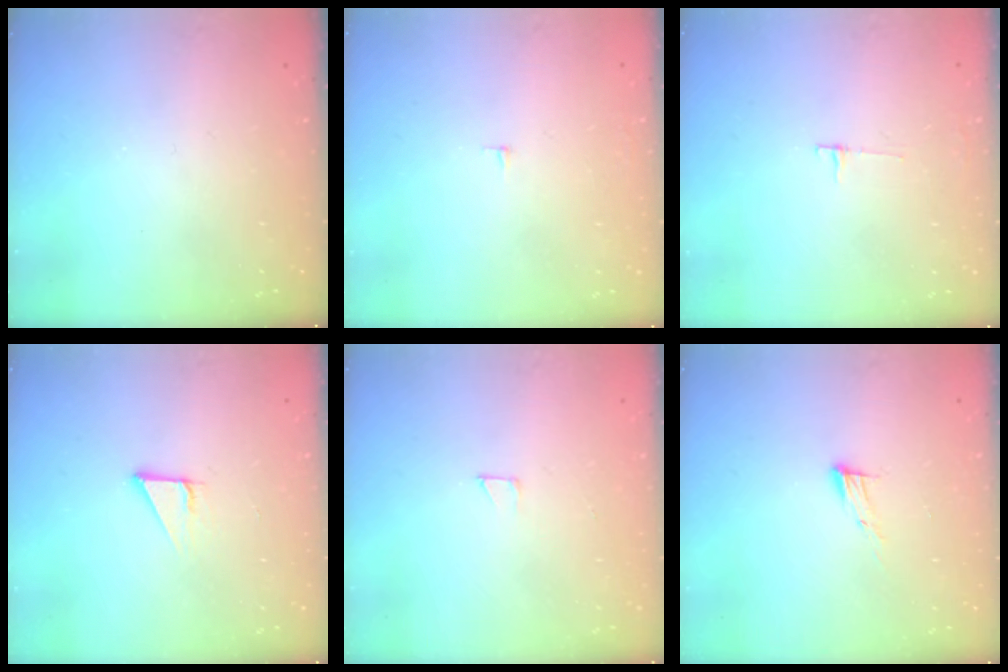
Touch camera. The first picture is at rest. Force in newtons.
{"total": 2.7, "press": 2.7, "slide": 0.2}
{"total": 3.5, "press": 3.5, "slide": 0.4}
{"total": 2.8, "press": 2.8, "slide": 0.1}
{"total": 1.7, "press": 1.7, "slide": 0.1}
{"total": 7.6, "press": 7.5, "slide": 1.1}